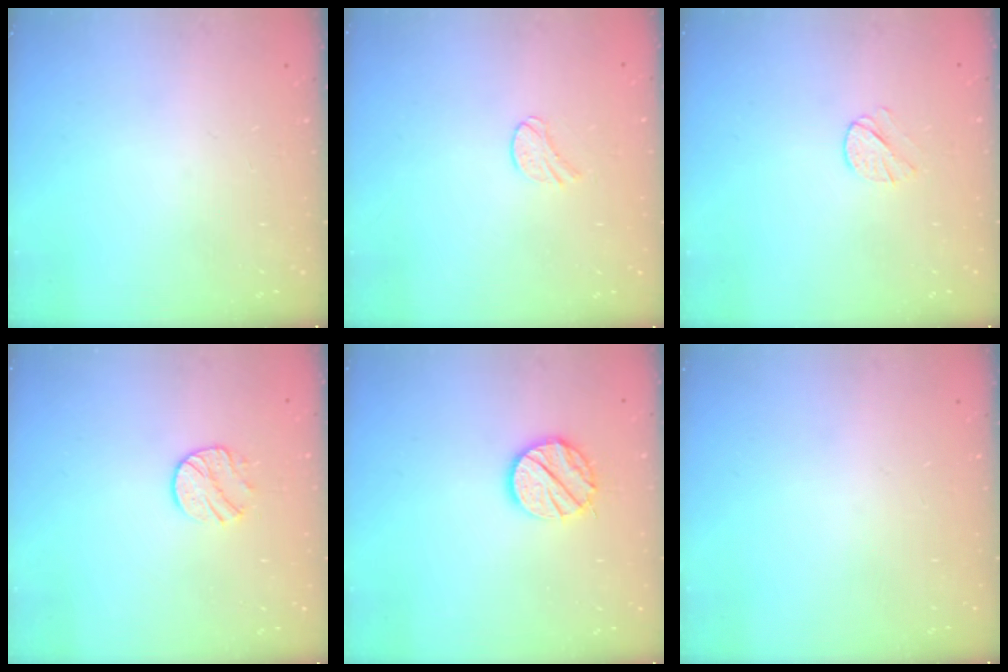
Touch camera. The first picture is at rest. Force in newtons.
{"total": 5.1, "press": 5.1, "slide": 0.5}
{"total": 4.5, "press": 4.5, "slide": 0.6}
{"total": 8.7, "press": 8.7, "slide": 0.5}
{"total": 11.5, "press": 11.4, "slide": 1.0}
{"total": 0.0}